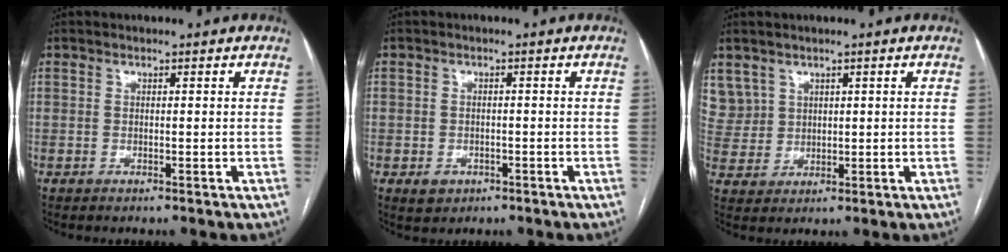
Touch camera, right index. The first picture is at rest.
{"total": 2.8, "force": [-1.2, 2.4, 0.8], "torque": [-0.009, 0.006, -0.008]}
{"total": 6.1, "force": [3.3, 5.1, 0.2], "torque": [-0.009, 0.014, 0.079]}